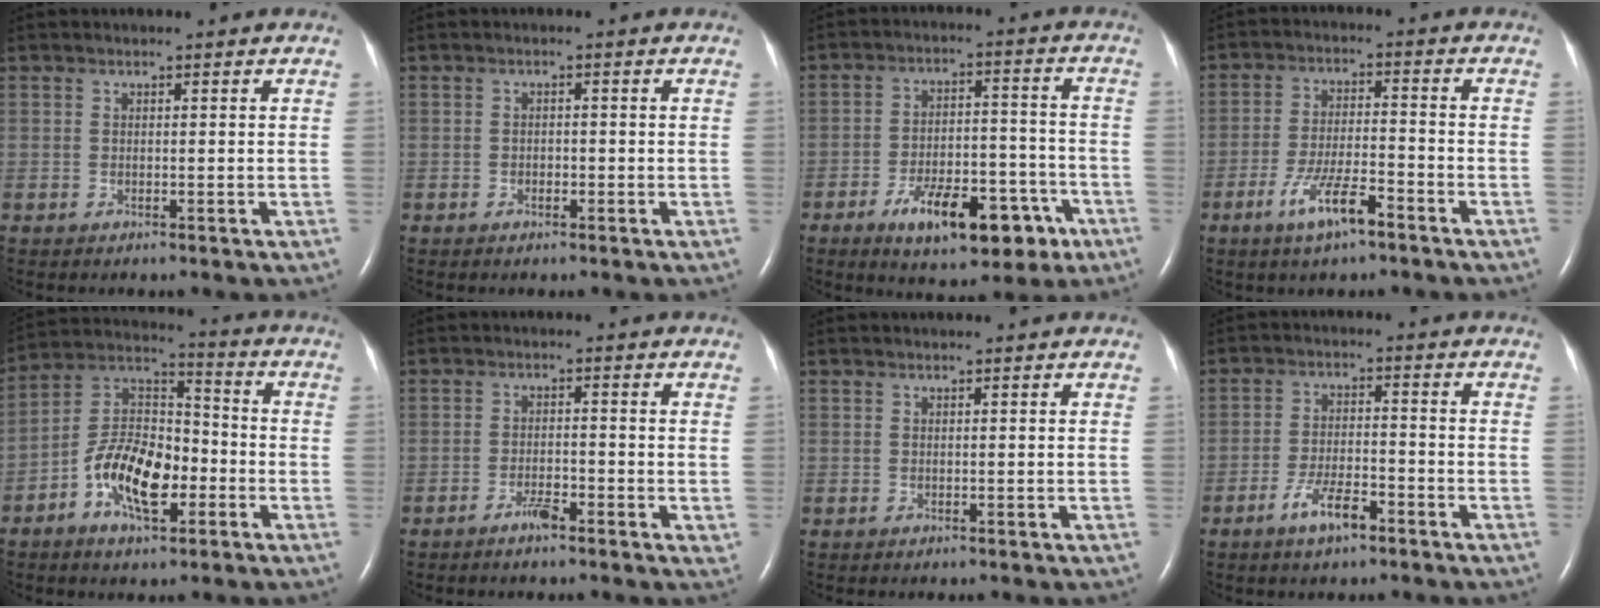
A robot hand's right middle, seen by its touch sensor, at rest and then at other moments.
{"total": 1.1, "force": [-0.6, 0.7, 0.6], "torque": [-0.008, 0.003, -0.010]}
{"total": 13.5, "force": [-7.4, 5.4, 9.9], "torque": [-0.148, 0.013, -0.104]}
{"total": 7.5, "force": [-4.6, 1.3, 5.7], "torque": [-0.115, -0.008, -0.084]}
{"total": 12.5, "force": [-4.9, 5.6, 10.0], "torque": [-0.199, 0.018, -0.089]}
{"total": 3.3, "force": [-2.0, 0.8, 2.5], "torque": [-0.042, 0.001, -0.035]}
{"total": 0.0}
{"total": 5.7, "force": [-3.7, 1.5, 4.0], "torque": [-0.083, -0.002, -0.065]}